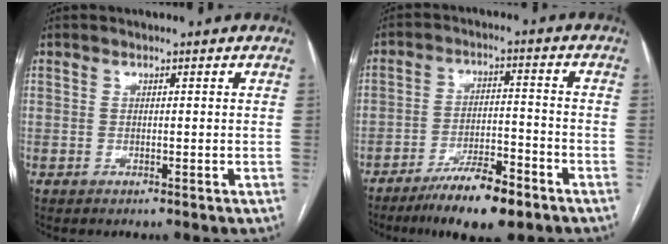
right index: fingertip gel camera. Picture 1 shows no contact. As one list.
[{"total": 10.2, "force": [-7.2, 2.2, 6.9], "torque": [-0.114, -0.009, -0.121]}]